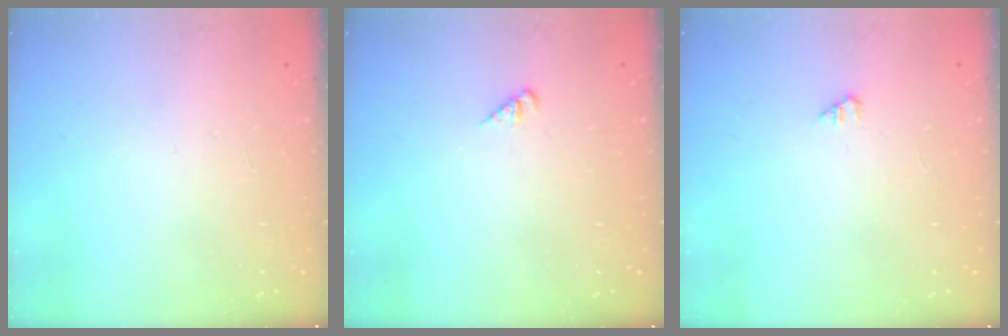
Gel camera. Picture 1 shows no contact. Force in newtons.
{"total": 1.8, "press": 1.8, "slide": 0.3}
{"total": 1.0, "press": 1.0, "slide": 0.2}